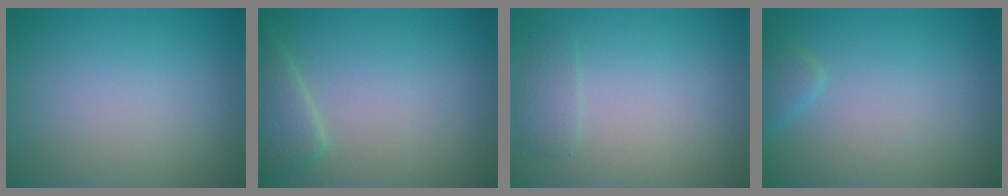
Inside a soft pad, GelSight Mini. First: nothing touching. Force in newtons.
{"total": 2.5, "press": 2.5, "slide": 0.3}
{"total": 1.1, "press": 1.1, "slide": 0.2}
{"total": 1.3, "press": 1.3, "slide": 0.0}